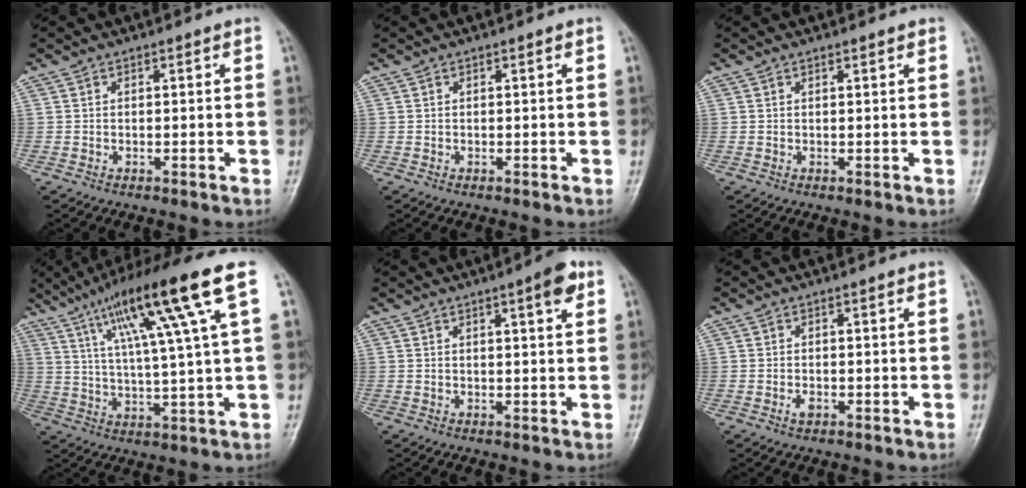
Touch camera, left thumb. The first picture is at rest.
{"total": 0.0}
{"total": 0.8, "force": [0.6, 0.1, 0.5], "torque": [-0.005, -0.001, 0.007]}
{"total": 18.3, "force": [8.2, 1.4, 16.3], "torque": [-0.270, -0.003, 0.132]}
{"total": 4.4, "force": [2.2, 0.8, 3.7], "torque": [-0.049, -0.007, 0.028]}
{"total": 1.5, "force": [-0.4, 0.8, 1.2], "torque": [-0.019, 0.003, -0.006]}